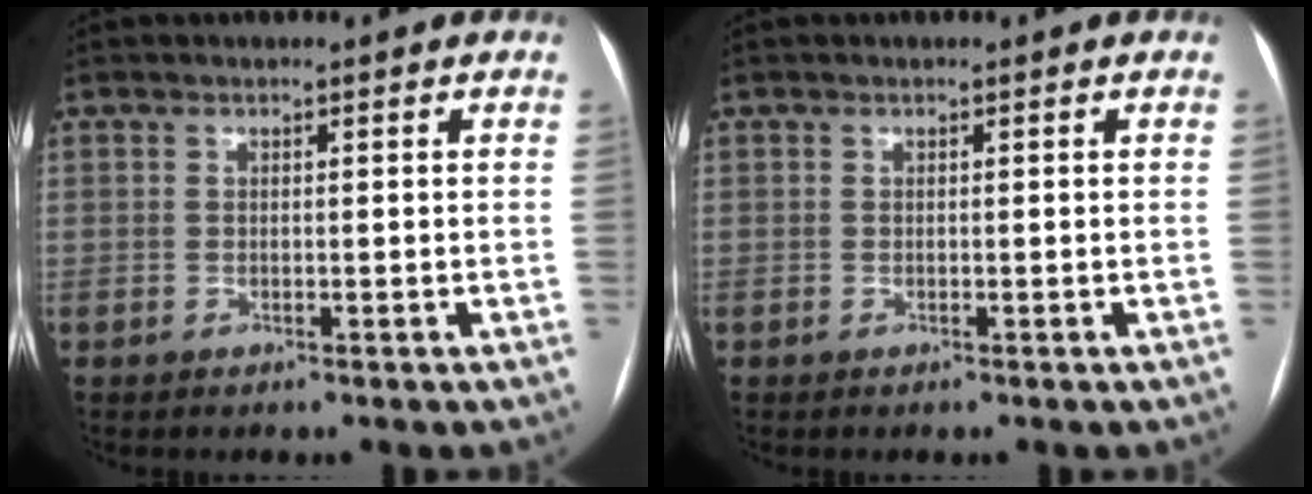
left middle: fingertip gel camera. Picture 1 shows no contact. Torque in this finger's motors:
{"motor_torque": [0.21, -0.23, 0.09, 0.01]}